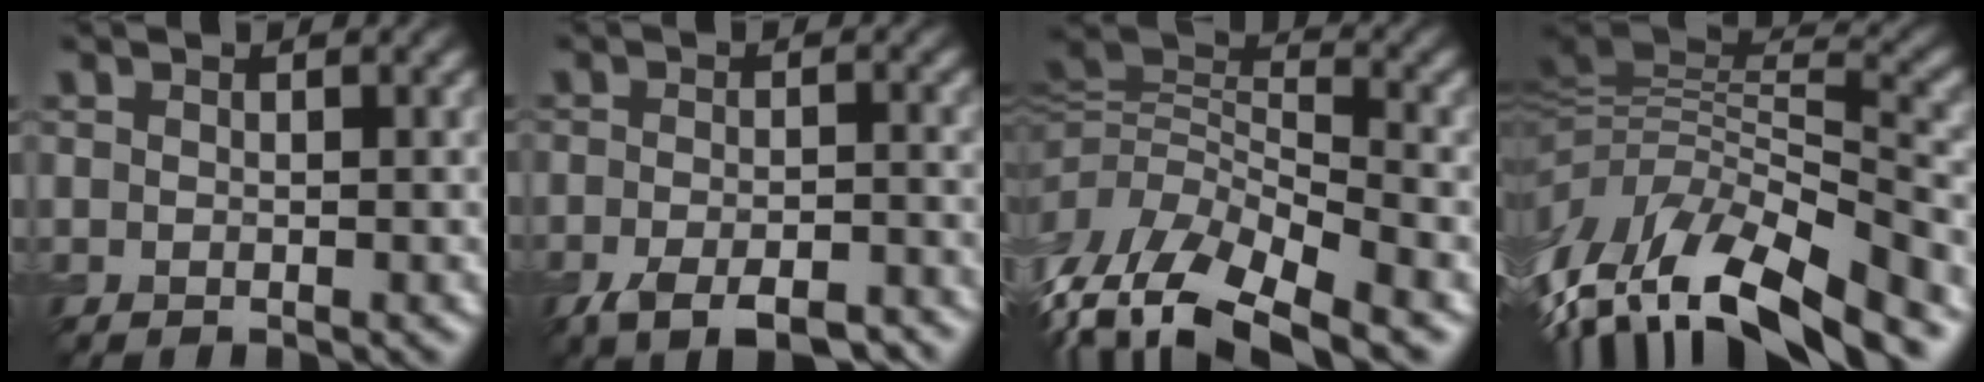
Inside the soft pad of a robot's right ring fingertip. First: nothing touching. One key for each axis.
{"total": 5.9, "fx": -4.0, "fy": 2.0, "fz": 3.8, "tx": -0.067, "ty": -0.006, "tz": -0.066}
{"total": 12.0, "fx": -6.9, "fy": 4.9, "fz": 8.4, "tx": -0.185, "ty": 0.008, "tz": -0.122}
{"total": 14.4, "fx": -7.5, "fy": 5.4, "fz": 11.1, "tx": -0.230, "ty": 0.015, "tz": -0.129}